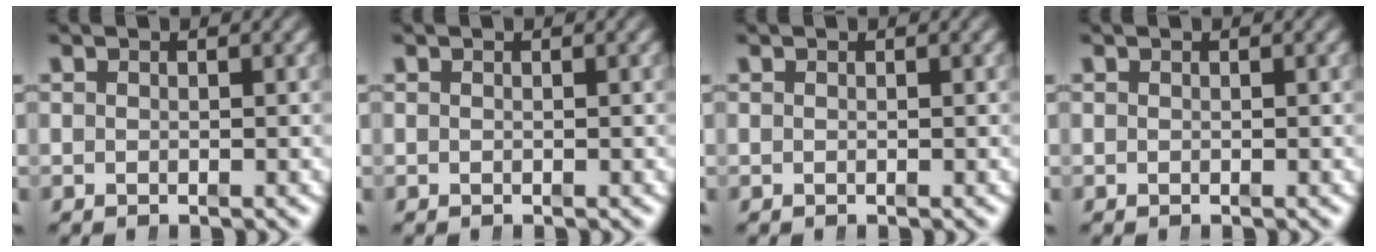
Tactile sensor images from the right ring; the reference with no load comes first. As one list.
[{"total": 0.0}, {"total": 0.0}, {"total": 0.0}]